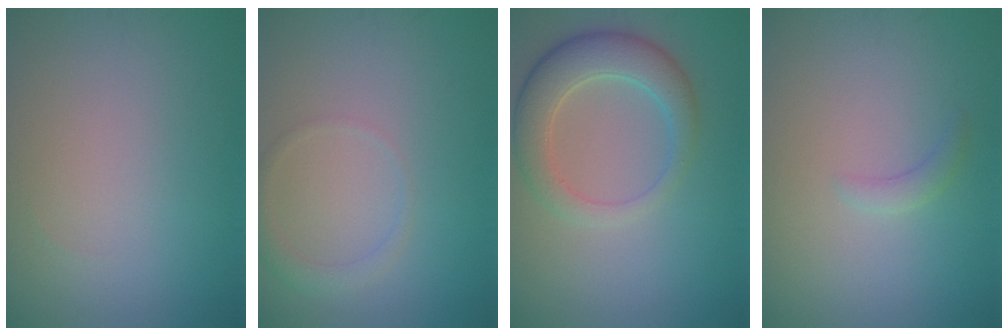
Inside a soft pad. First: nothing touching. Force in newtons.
{"total": 1.4, "press": 1.4, "slide": 0.0}
{"total": 4.9, "press": 4.9, "slide": 0.3}
{"total": 1.2, "press": 1.2, "slide": 0.1}